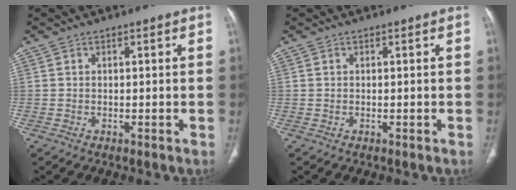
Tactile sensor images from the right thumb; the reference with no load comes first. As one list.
[{"total": 0.0}]